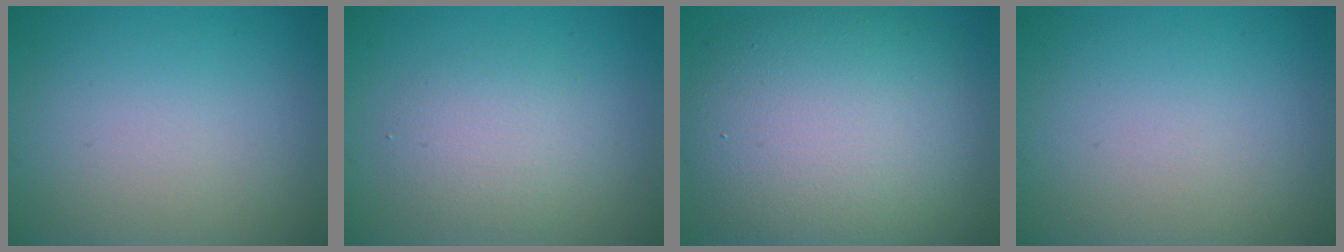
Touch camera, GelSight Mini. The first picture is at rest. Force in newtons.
{"total": 2.7, "press": 2.7, "slide": 0.1}
{"total": 11.9, "press": 11.9, "slide": 0.7}
{"total": 0.0}